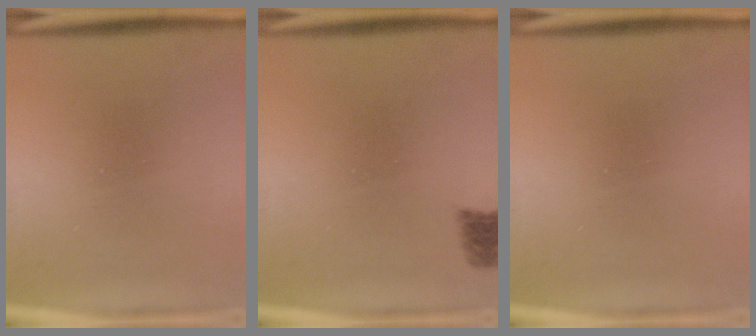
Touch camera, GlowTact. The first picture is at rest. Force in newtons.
{"total": 2.7}
{"total": 0.0}